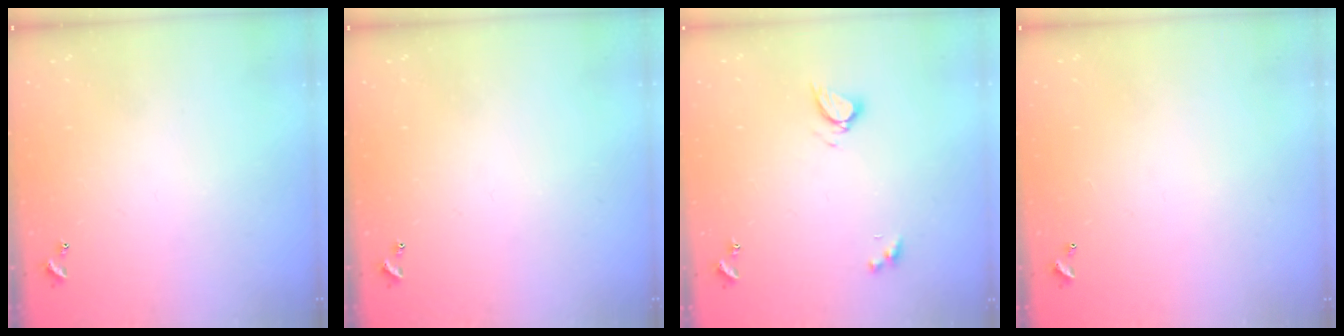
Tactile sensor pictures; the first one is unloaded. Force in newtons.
{"total": 0.0}
{"total": 5.1, "press": 5.1, "slide": 0.5}
{"total": 2.8, "press": 2.8, "slide": 0.1}